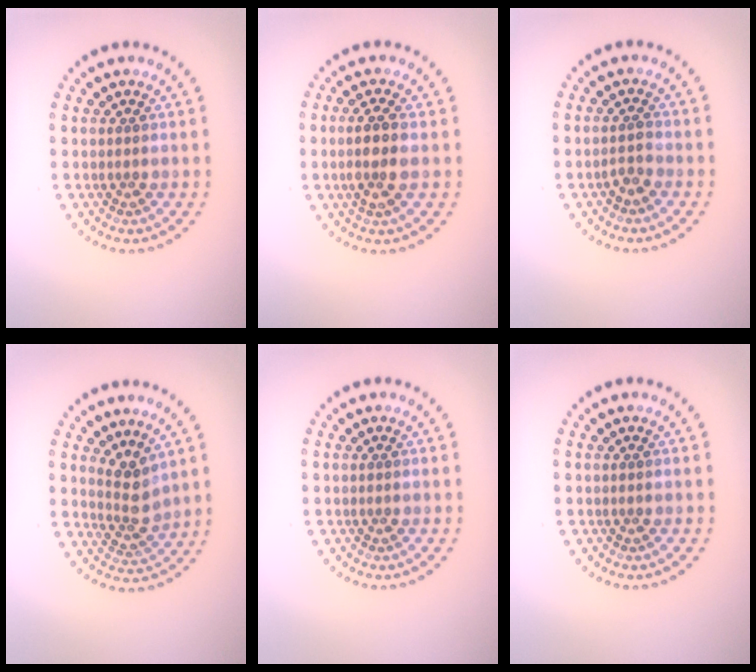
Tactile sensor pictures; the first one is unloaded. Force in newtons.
{"total": 2.8, "press": 2.6, "slide": 1.1}
{"total": 1.2, "press": 1.1, "slide": 0.4}
{"total": 2.7, "press": 1.9, "slide": 1.8}
{"total": 0.0}
{"total": 0.0}